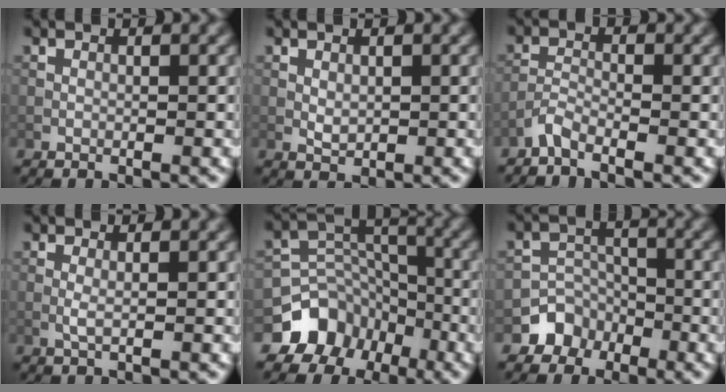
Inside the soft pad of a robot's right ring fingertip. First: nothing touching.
{"total": 1.2, "force": [0.2, 0.8, 0.8], "torque": [-0.018, -0.003, 0.007]}
{"total": 1.7, "force": [-1.5, 0.2, 0.7], "torque": [-0.017, 0.003, -0.039]}
{"total": 0.9, "force": [-0.1, 0.1, 0.9], "torque": [-0.021, 0.001, -0.002]}
{"total": 8.5, "force": [-5.6, 6.2, 1.3], "torque": [-0.008, 0.011, -0.103]}
{"total": 3.3, "force": [-2.1, 2.5, 0.3], "torque": [0.008, 0.009, -0.036]}